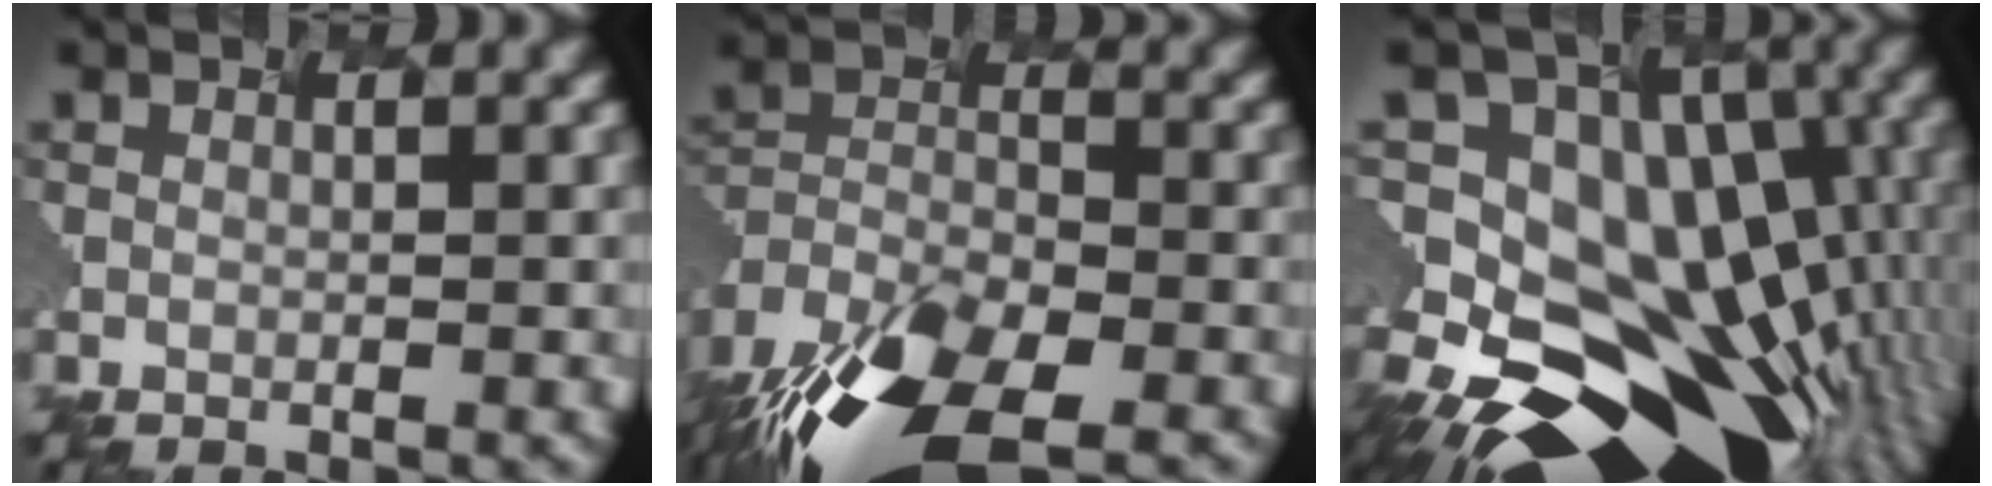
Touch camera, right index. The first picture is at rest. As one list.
[{"total": 15.1, "force": [-11.9, 6.3, 6.9], "torque": [-0.174, -0.039, -0.151]}, {"total": 16.4, "force": [-6.5, 10.6, 10.7], "torque": [-0.181, 0.014, -0.090]}]